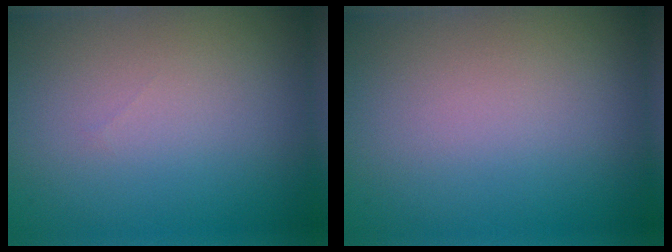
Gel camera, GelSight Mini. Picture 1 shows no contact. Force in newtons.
{"total": 0.0}